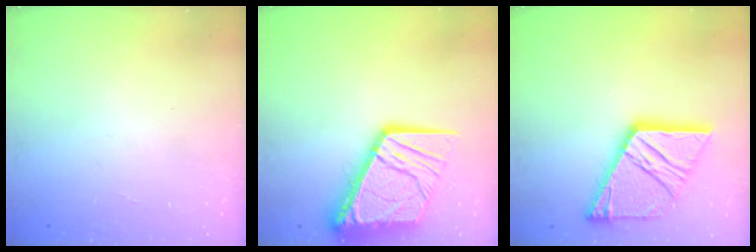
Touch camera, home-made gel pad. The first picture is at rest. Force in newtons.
{"total": 16.5, "press": 16.3, "slide": 2.0}
{"total": 19.0, "press": 19.0, "slide": 1.6}